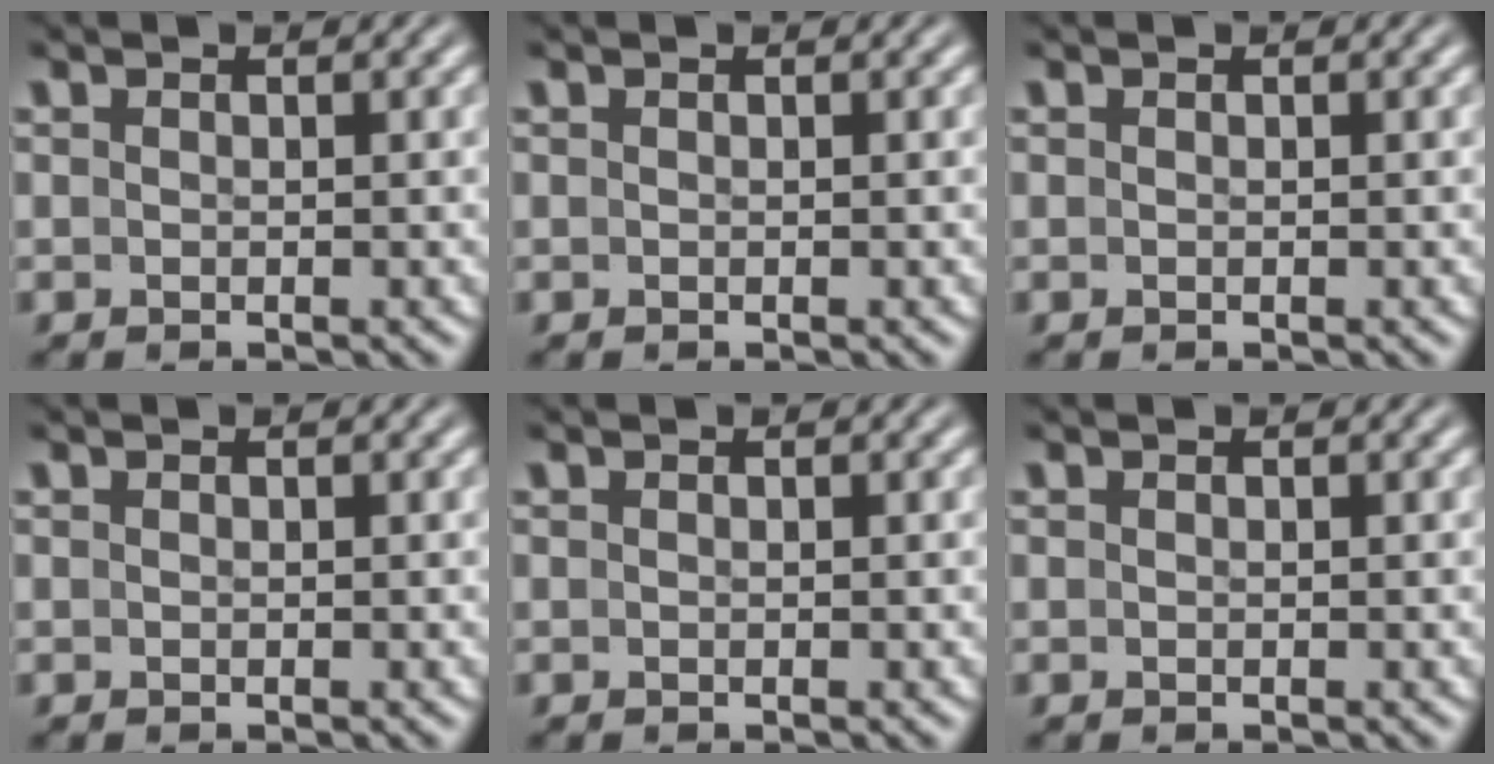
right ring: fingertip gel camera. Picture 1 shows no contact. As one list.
[{"total": 0.0}, {"total": 0.0}, {"total": 0.0}, {"total": 0.0}, {"total": 0.0}]